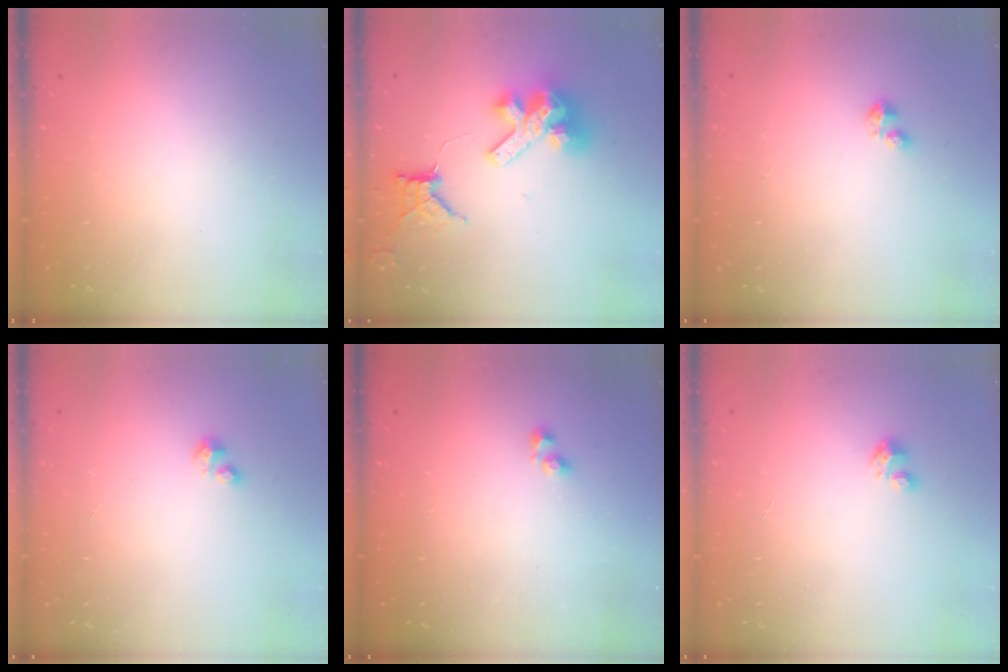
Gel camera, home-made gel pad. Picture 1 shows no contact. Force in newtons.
{"total": 13.7, "press": 13.6, "slide": 1.8}
{"total": 1.6, "press": 1.6, "slide": 0.3}
{"total": 1.7, "press": 1.7, "slide": 0.4}
{"total": 0.9, "press": 0.4, "slide": 0.8}
{"total": 1.7, "press": 1.7, "slide": 0.1}